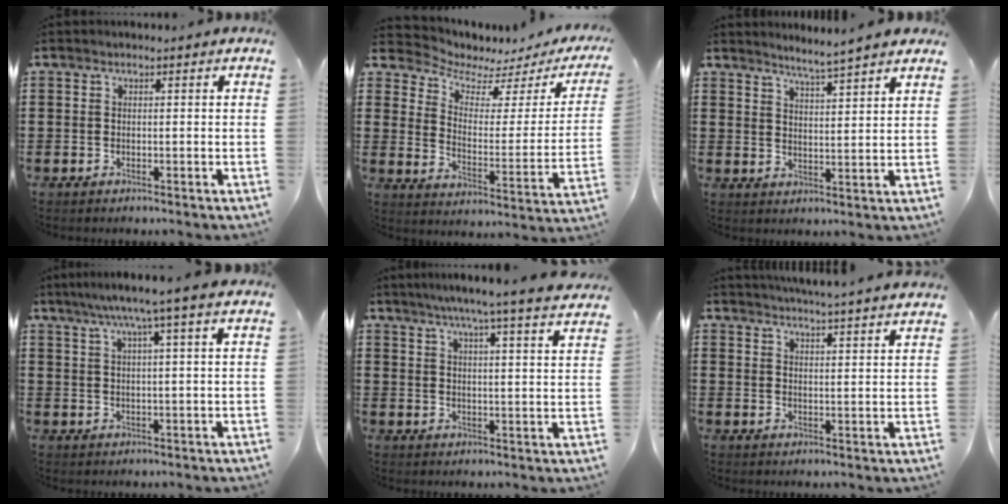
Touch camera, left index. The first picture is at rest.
{"total": 3.7, "force": [3.1, 1.6, 1.3], "torque": [-0.045, -0.029, 0.045]}
{"total": 3.9, "force": [3.7, -1.1, 0.6], "torque": [-0.026, -0.022, 0.063]}
{"total": 5.4, "force": [3.6, -0.7, 4.0], "torque": [-0.088, -0.004, 0.058]}
{"total": 6.0, "force": [5.3, -1.1, 2.7], "torque": [-0.070, -0.031, 0.087]}
{"total": 4.2, "force": [4.1, -0.9, 0.6], "torque": [-0.027, -0.024, 0.070]}